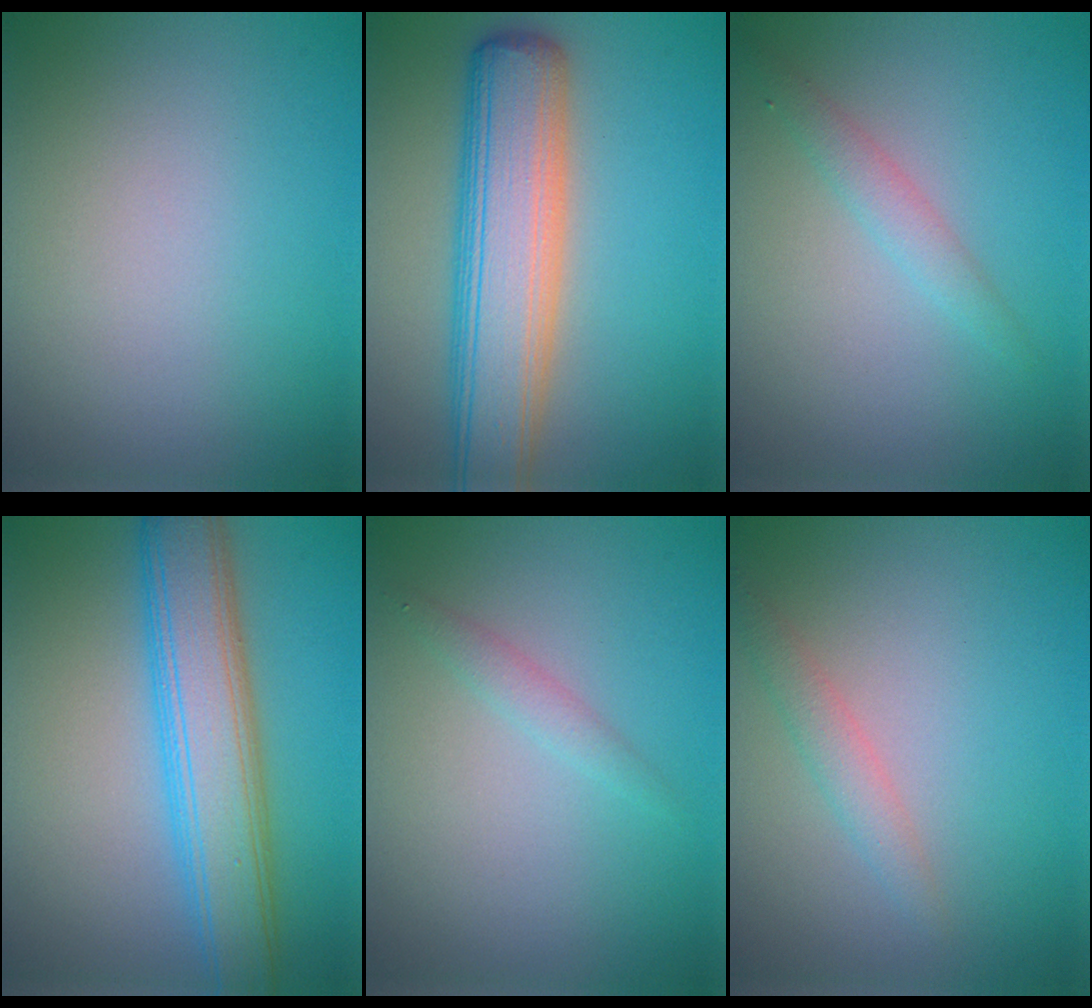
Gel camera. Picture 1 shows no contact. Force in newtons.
{"total": 8.8, "press": 8.8, "slide": 0.4}
{"total": 1.7, "press": 1.7, "slide": 0.0}
{"total": 7.4, "press": 7.4, "slide": 0.2}
{"total": 1.5, "press": 1.5, "slide": 0.1}
{"total": 1.7, "press": 1.7, "slide": 0.0}